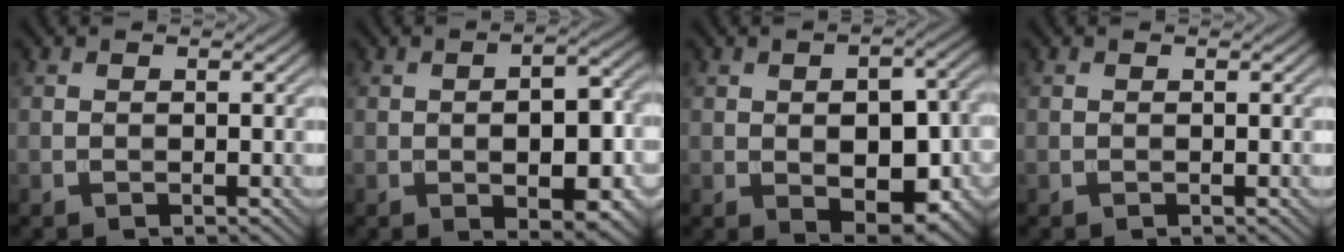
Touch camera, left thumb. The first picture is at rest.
{"total": 8.0, "force": [-2.0, 3.6, 6.8], "torque": [-0.093, 0.002, -0.027]}
{"total": 8.9, "force": [-1.9, 4.9, 7.2], "torque": [-0.103, -0.009, -0.022]}
{"total": 0.0}